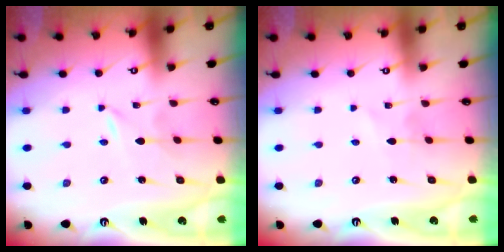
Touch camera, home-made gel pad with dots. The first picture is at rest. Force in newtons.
{"total": 1.8, "press": 1.7, "slide": 0.2}